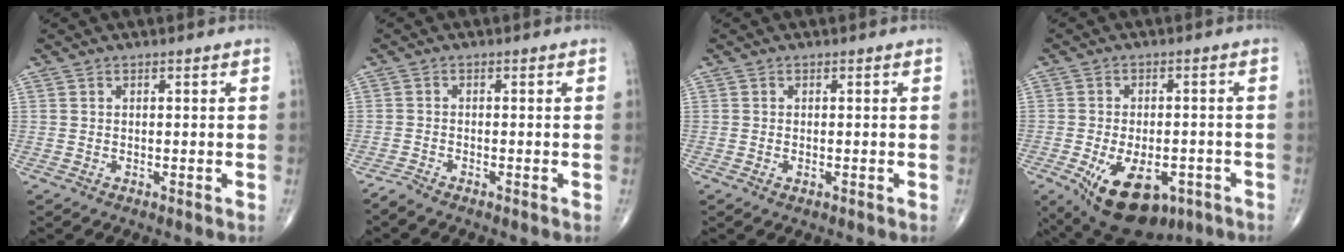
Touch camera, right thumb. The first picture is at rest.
{"total": 1.6, "force": [-1.5, 0.0, 0.6], "torque": [-0.023, -0.001, -0.034]}
{"total": 1.0, "force": [-0.4, 0.5, 0.8], "torque": [-0.015, 0.000, -0.006]}
{"total": 15.2, "force": [-6.8, 8.4, 10.7], "torque": [-0.172, 0.006, -0.088]}